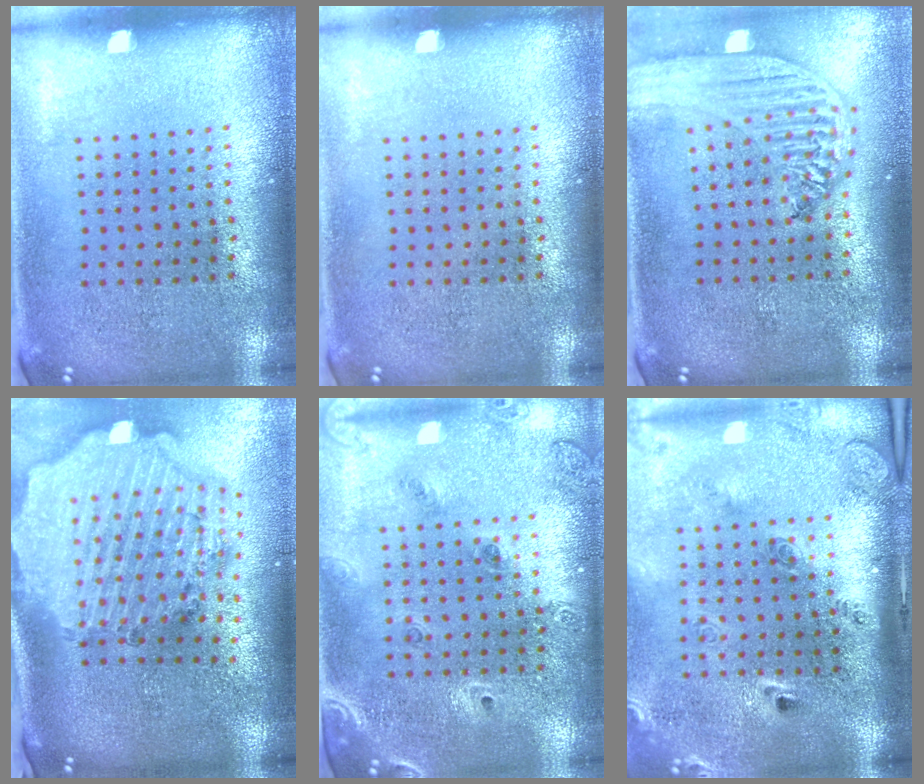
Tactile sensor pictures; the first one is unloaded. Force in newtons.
{"total": 0.0}
{"total": 2.9, "press": 2.4, "slide": 1.7}
{"total": 4.0, "press": 3.2, "slide": 2.4}
{"total": 1.6, "press": 1.4, "slide": 0.9}
{"total": 2.9, "press": 2.0, "slide": 2.1}